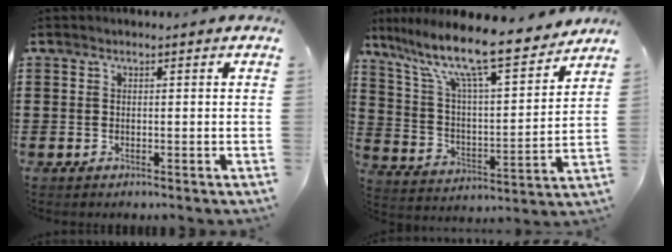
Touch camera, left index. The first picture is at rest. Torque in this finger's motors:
{"motor_torque": [2.14, 0.00, 1.05, 0.21]}